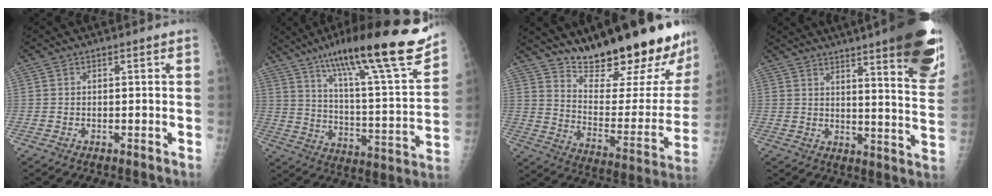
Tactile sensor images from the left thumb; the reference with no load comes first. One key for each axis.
{"total": 26.1, "fx": 18.5, "fy": 3.6, "fz": 18.0, "tx": -0.265, "ty": -0.062, "tz": 0.291}
{"total": 26.7, "fx": 21.9, "fy": 6.4, "fz": 13.9, "tx": -0.174, "ty": -0.142, "tz": 0.313}
{"total": 29.8, "fx": 20.5, "fy": 2.5, "fz": 21.4, "tx": -0.257, "ty": -0.111, "tz": 0.282}